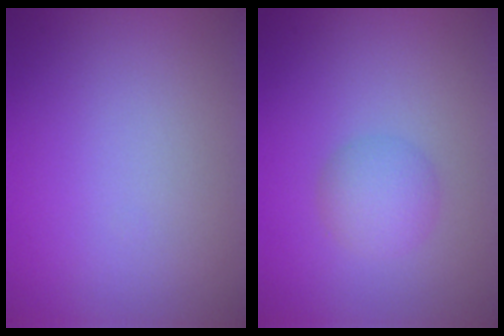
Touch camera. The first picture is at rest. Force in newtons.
{"total": 2.5, "press": 2.4, "slide": 0.2}